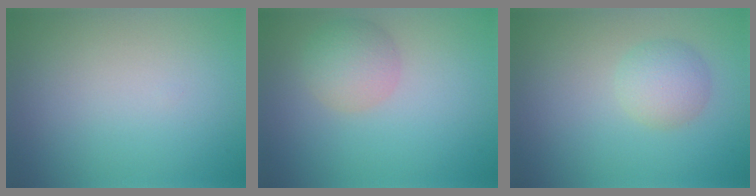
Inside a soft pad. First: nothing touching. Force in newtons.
{"total": 3.2, "press": 3.2, "slide": 0.0}
{"total": 2.7, "press": 2.7, "slide": 0.0}